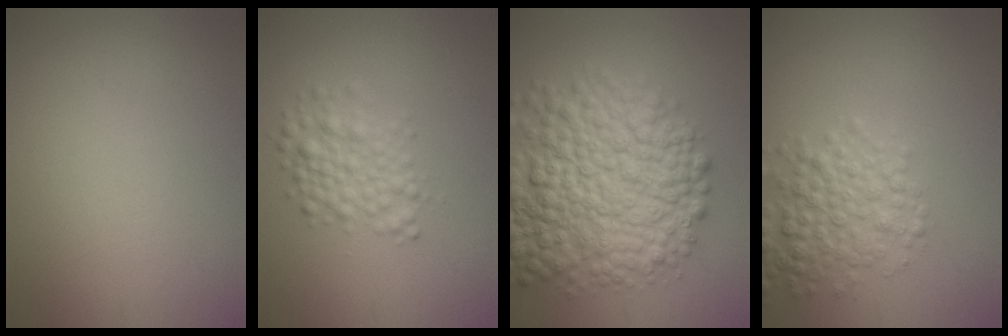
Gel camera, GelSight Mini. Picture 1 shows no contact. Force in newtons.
{"total": 3.2, "press": 3.2, "slide": 0.1}
{"total": 11.4, "press": 11.4, "slide": 0.4}
{"total": 4.1, "press": 4.1, "slide": 0.1}